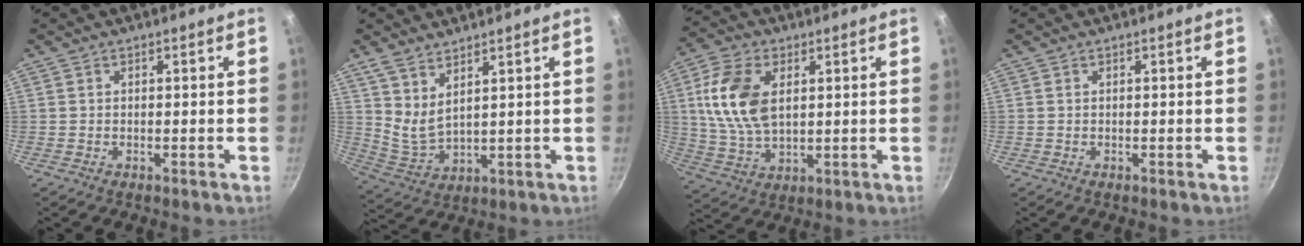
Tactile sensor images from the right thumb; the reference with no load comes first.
{"total": 6.3, "force": [4.2, 2.3, 4.1], "torque": [-0.075, -0.042, 0.090]}
{"total": 13.3, "force": [3.0, 8.0, 10.2], "torque": [-0.192, -0.007, 0.060]}
{"total": 0.0}